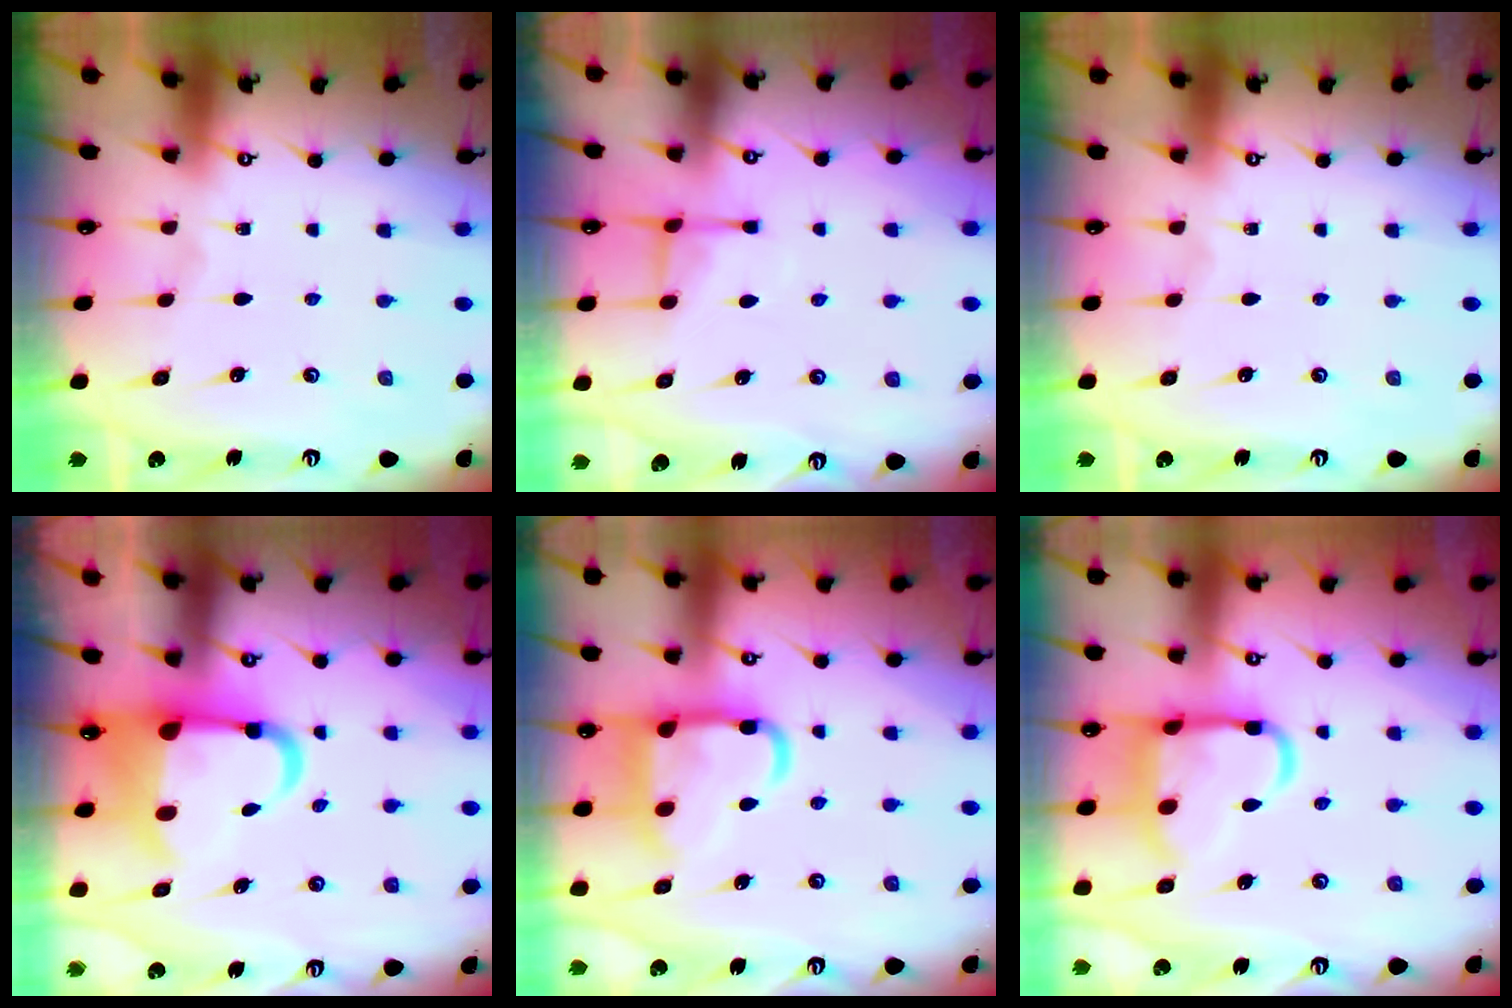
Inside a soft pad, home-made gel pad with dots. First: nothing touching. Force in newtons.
{"total": 5.4, "press": 5.4, "slide": 0.6}
{"total": 0.0}
{"total": 8.6, "press": 8.4, "slide": 1.9}
{"total": 15.6, "press": 15.5, "slide": 1.7}
{"total": 14.4, "press": 14.3, "slide": 1.6}